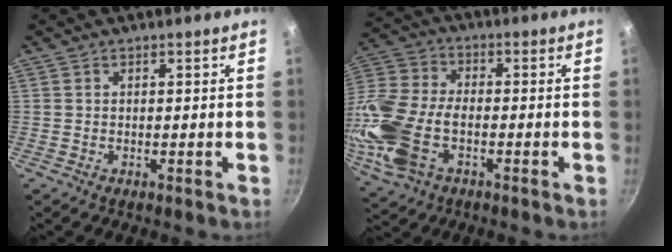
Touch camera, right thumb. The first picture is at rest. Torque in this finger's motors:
{"motor_torque": [2.51, 2.49, 1.70, -1.06, 0.58]}